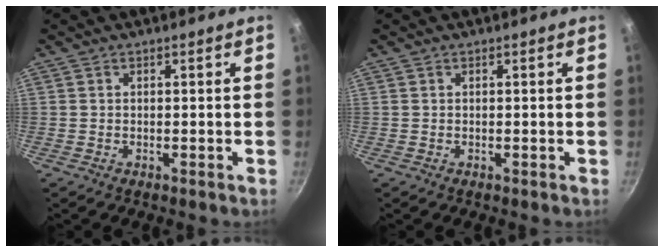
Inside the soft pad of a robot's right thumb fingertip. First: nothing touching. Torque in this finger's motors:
{"motor_torque": [-0.29, 0.09, 0.44, -0.36, -0.01]}